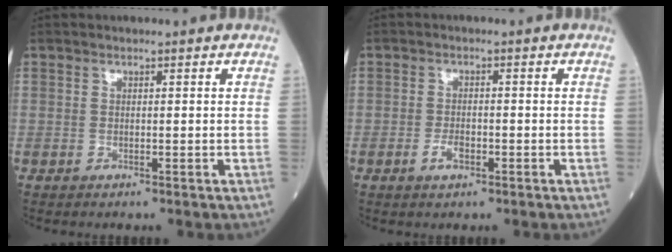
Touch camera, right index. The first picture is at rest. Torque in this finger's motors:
{"motor_torque": [0.16, 0.07, 0.06, 0.02]}